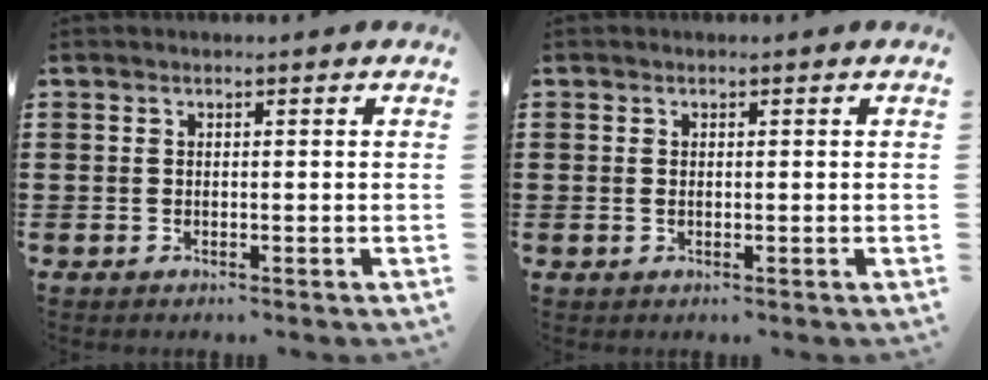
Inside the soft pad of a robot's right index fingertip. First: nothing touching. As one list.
[{"total": 0.5, "force": [0.0, 0.2, 0.4], "torque": [-0.010, 0.000, 0.001]}]